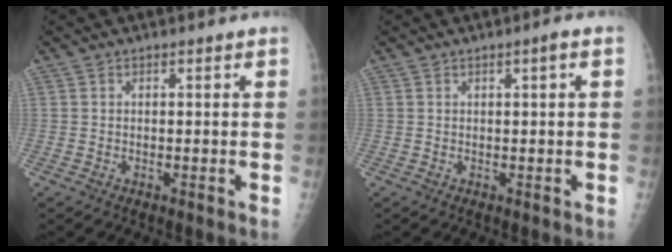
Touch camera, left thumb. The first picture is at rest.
{"total": 1.5, "force": [0.4, 0.1, 1.4], "torque": [-0.025, 0.003, 0.006]}